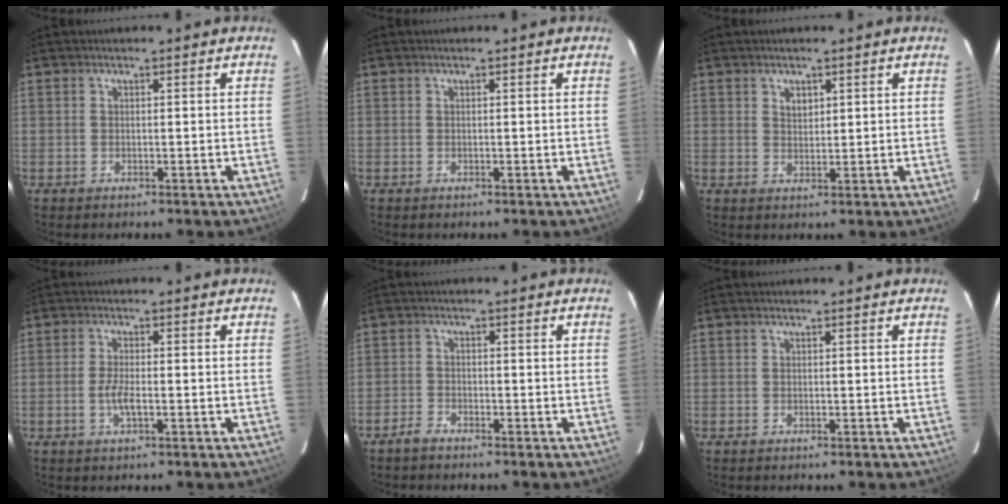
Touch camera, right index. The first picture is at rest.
{"total": 0.0}
{"total": 2.0, "force": [1.1, 1.3, 0.9], "torque": [-0.010, 0.005, 0.022]}
{"total": 3.0, "force": [-1.0, 0.6, 2.8], "torque": [-0.061, -0.003, -0.019]}
{"total": 2.3, "force": [-2.1, 0.7, 0.5], "torque": [-0.020, 0.003, -0.043]}
{"total": 0.0}